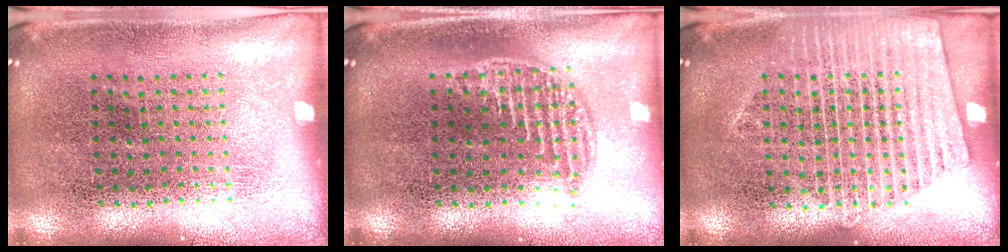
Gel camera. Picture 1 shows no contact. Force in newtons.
{"total": 1.2, "press": 1.1, "slide": 0.6}
{"total": 1.8, "press": 1.7, "slide": 0.3}